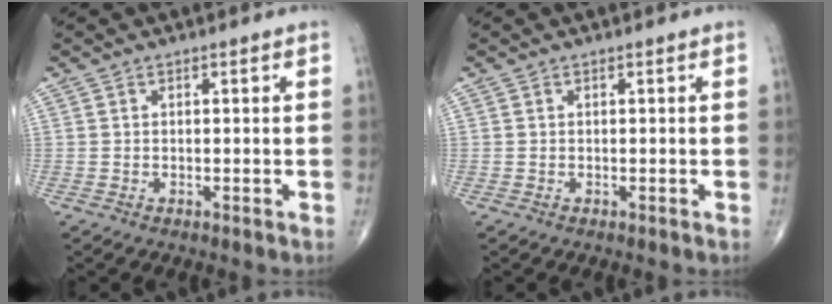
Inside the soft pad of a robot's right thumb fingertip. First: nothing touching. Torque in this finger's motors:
{"motor_torque": [0.01, 0.01, 0.00, 0.00, 0.00]}